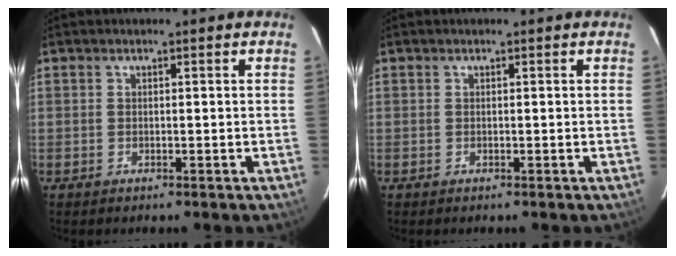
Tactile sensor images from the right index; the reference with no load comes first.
{"total": 0.0}